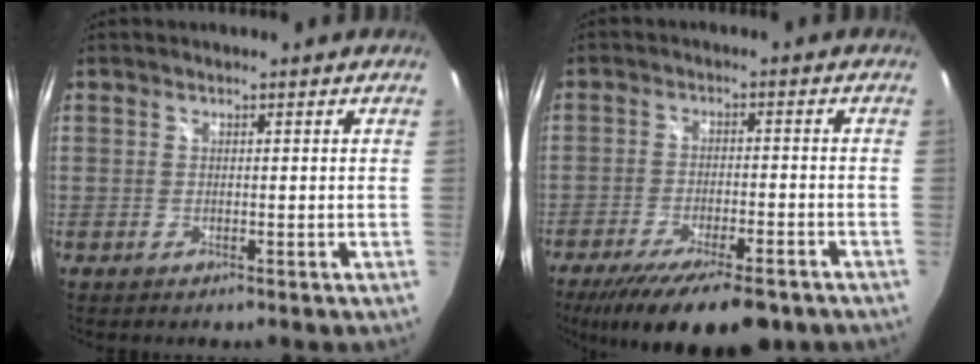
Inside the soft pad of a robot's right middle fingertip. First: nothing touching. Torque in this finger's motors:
{"motor_torque": [1.07, -1.07, 0.32, 0.11]}